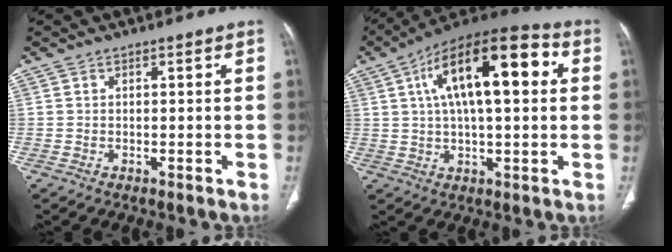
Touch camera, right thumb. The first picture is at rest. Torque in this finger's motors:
{"motor_torque": [0.03, 3.73, 2.09, 0.69, 0.52]}